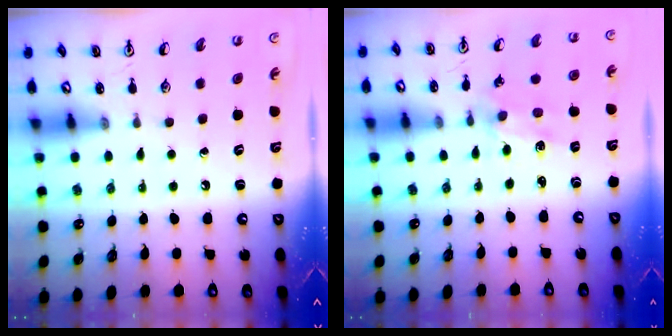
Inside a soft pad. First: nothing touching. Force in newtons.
{"total": 2.4, "press": 2.4, "slide": 0.4}